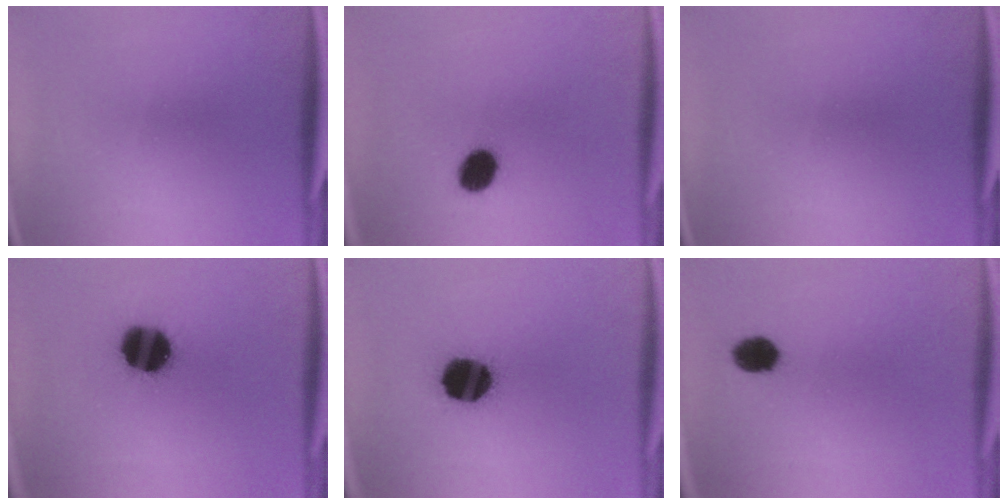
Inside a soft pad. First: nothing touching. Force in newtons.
{"total": 6.7}
{"total": 0.0}
{"total": 14.5}
{"total": 15.3}
{"total": 5.0}